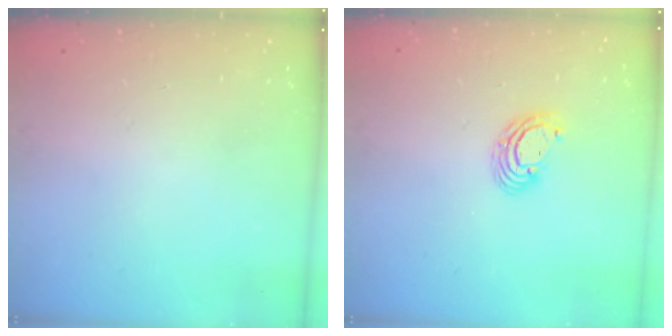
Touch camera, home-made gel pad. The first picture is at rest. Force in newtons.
{"total": 5.2, "press": 5.2, "slide": 0.3}